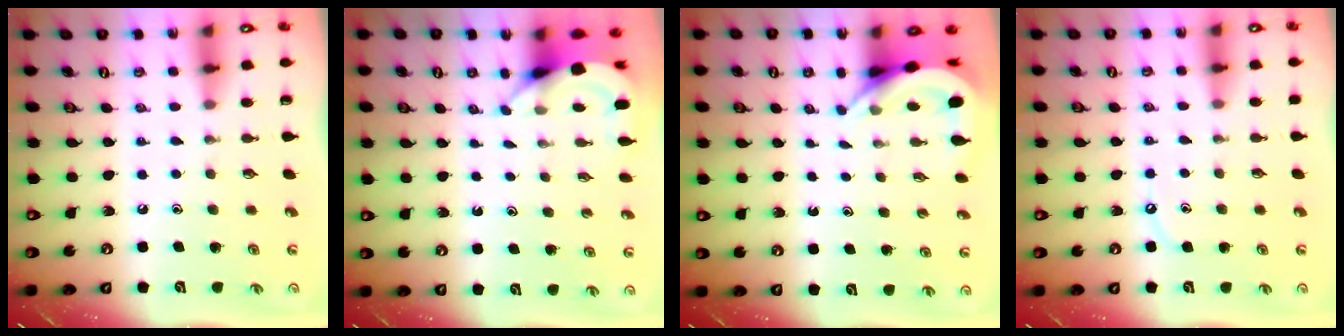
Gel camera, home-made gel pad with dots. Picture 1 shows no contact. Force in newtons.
{"total": 3.6, "press": 3.6, "slide": 0.2}
{"total": 4.6, "press": 4.6, "slide": 0.3}
{"total": 5.5, "press": 5.5, "slide": 0.7}